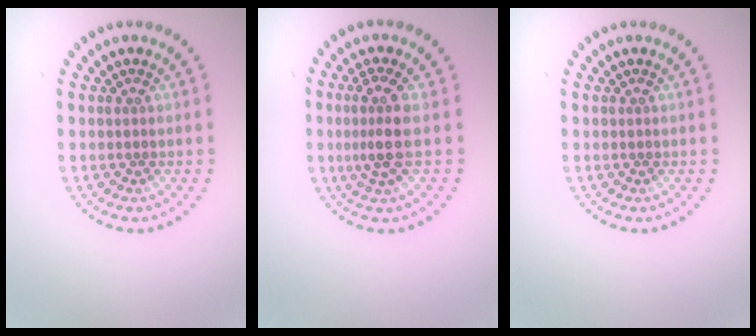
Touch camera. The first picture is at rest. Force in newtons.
{"total": 2.9, "press": 2.4, "slide": 1.6}
{"total": 0.0}